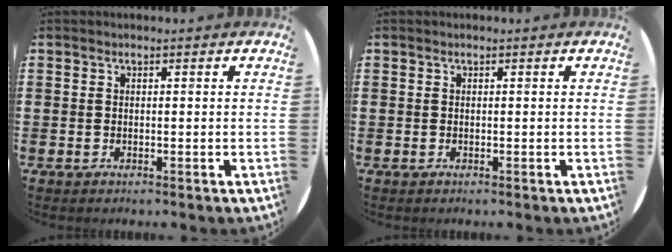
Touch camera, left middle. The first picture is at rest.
{"total": 0.0}